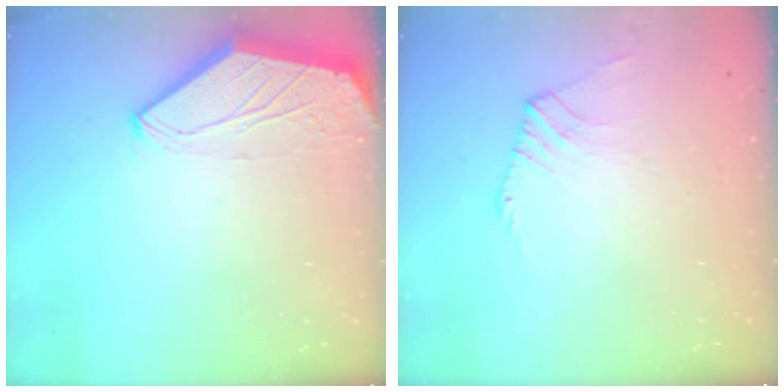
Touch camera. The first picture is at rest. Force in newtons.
{"total": 2.0, "press": 2.0, "slide": 0.4}